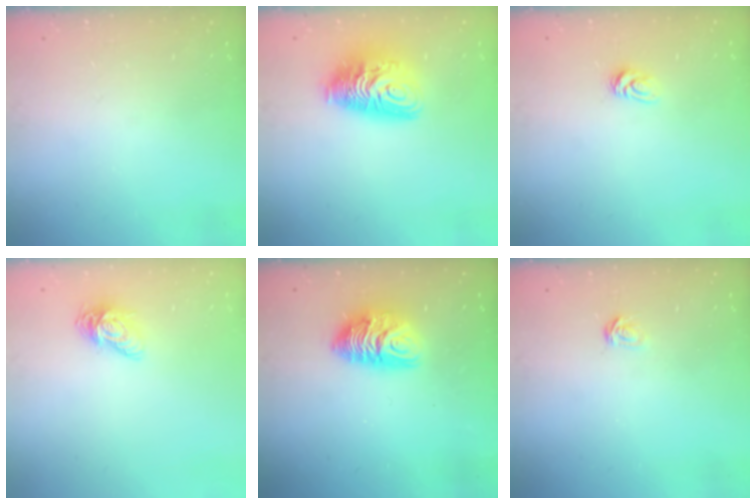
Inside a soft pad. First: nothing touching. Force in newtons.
{"total": 12.6, "press": 12.6, "slide": 1.3}
{"total": 4.5, "press": 4.5, "slide": 0.3}
{"total": 8.4, "press": 8.4, "slide": 0.3}
{"total": 9.7, "press": 9.7, "slide": 0.2}
{"total": 3.1, "press": 3.1, "slide": 0.3}